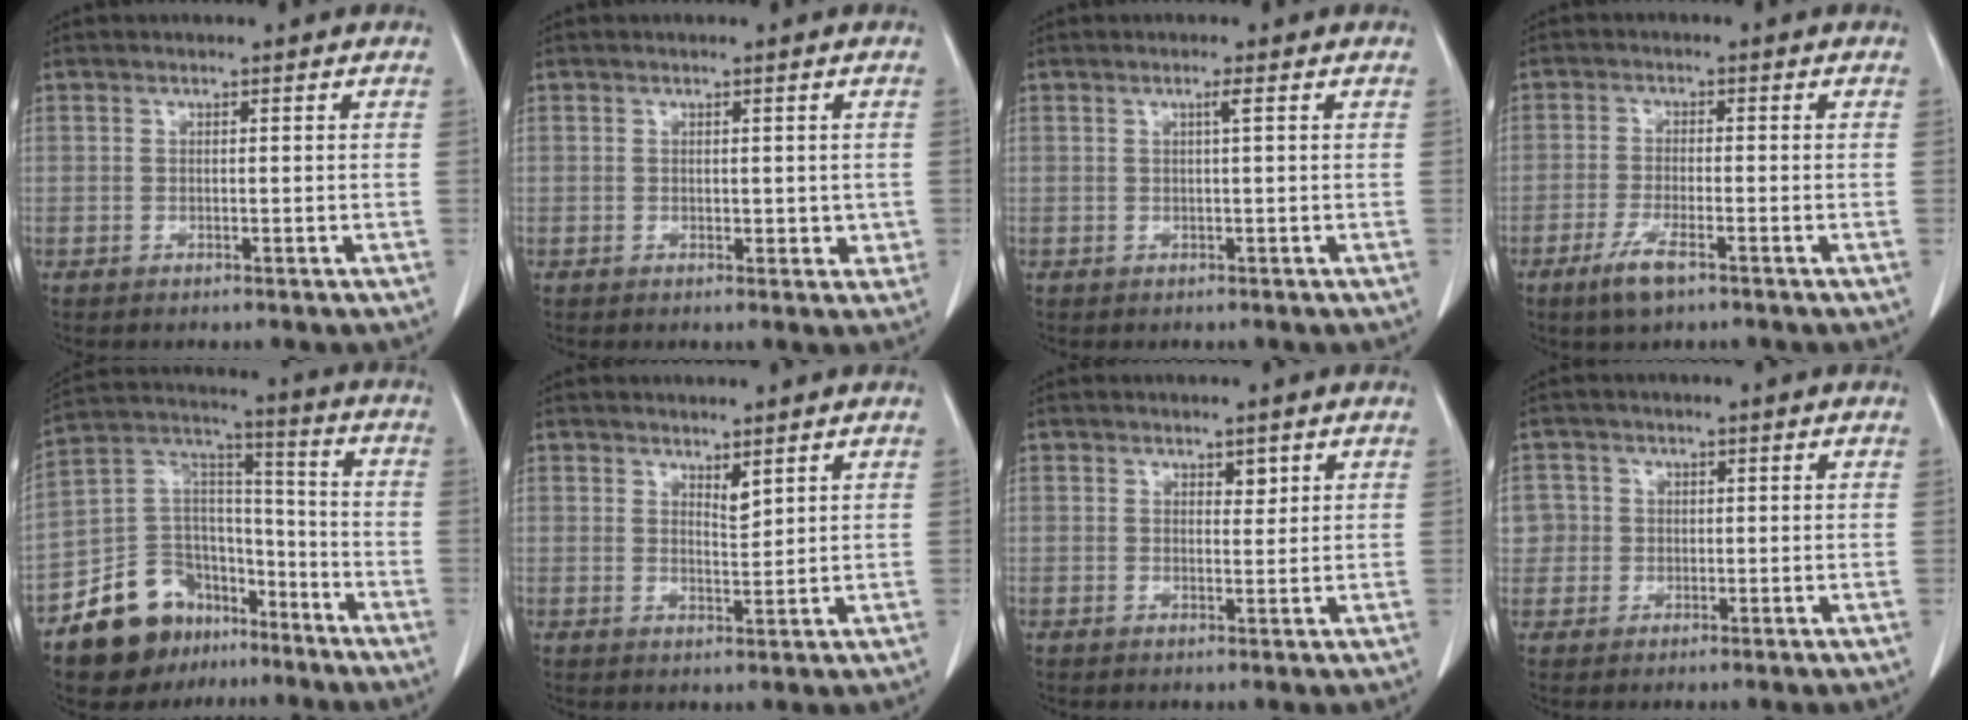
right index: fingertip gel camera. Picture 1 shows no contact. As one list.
[{"total": 2.3, "force": [0.0, 1.5, 1.7], "torque": [-0.017, -0.003, 0.004]}, {"total": 1.0, "force": [0.3, -0.3, 0.9], "torque": [-0.020, 0.001, 0.006]}, {"total": 4.7, "force": [-3.0, 0.9, 3.6], "torque": [-0.080, -0.007, -0.052]}, {"total": 15.4, "force": [-10.5, 10.0, 5.5], "torque": [-0.093, 0.071, -0.175]}, {"total": 2.1, "force": [1.6, 0.4, 1.3], "torque": [-0.025, -0.010, 0.034]}, {"total": 1.8, "force": [1.0, 0.9, 1.1], "torque": [-0.013, -0.003, 0.017]}, {"total": 3.1, "force": [0.2, 3.1, -0.1], "torque": [0.018, 0.009, 0.002]}]